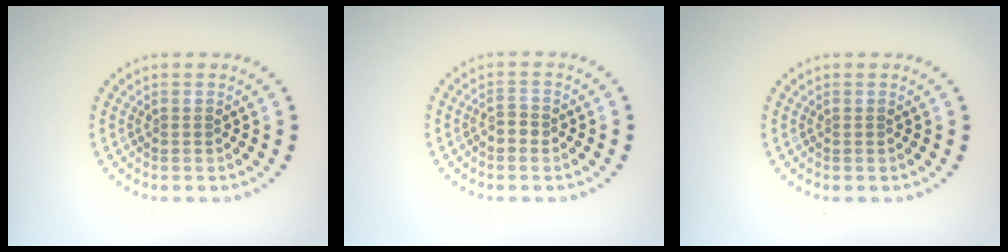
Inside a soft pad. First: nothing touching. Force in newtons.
{"total": 1.3, "press": 1.3, "slide": 0.2}
{"total": 0.0}